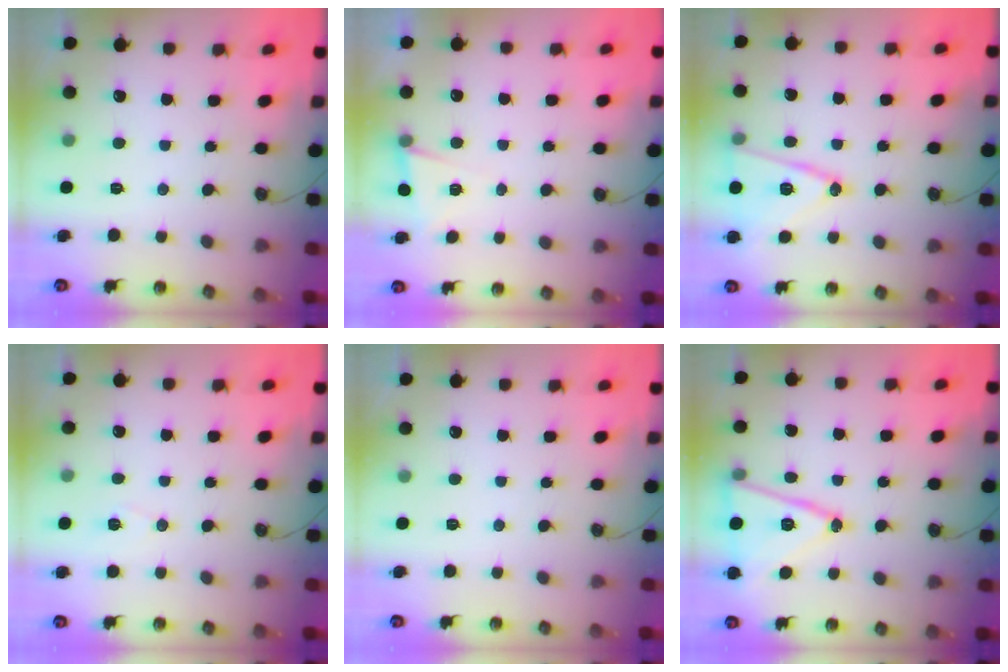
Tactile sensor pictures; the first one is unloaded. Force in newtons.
{"total": 3.0, "press": 2.7, "slide": 1.2}
{"total": 15.1, "press": 14.7, "slide": 3.5}
{"total": 7.3, "press": 5.7, "slide": 4.6}
{"total": 0.0}
{"total": 15.4, "press": 15.0, "slide": 3.4}